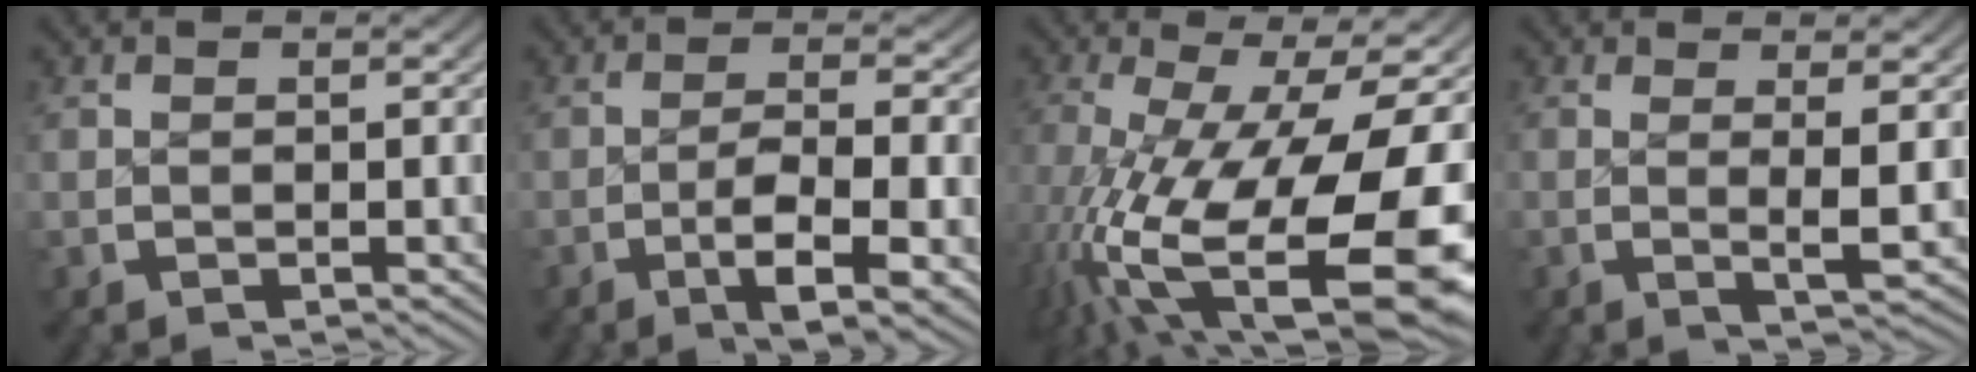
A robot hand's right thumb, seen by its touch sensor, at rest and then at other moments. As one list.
[{"total": 8.0, "force": [-2.8, 3.2, 6.8], "torque": [-0.121, -0.023, -0.031]}, {"total": 18.0, "force": [-4.0, 9.7, 14.6], "torque": [-0.276, -0.080, -0.008]}, {"total": 3.4, "force": [0.6, 0.1, 3.4], "torque": [-0.063, -0.007, 0.008]}]